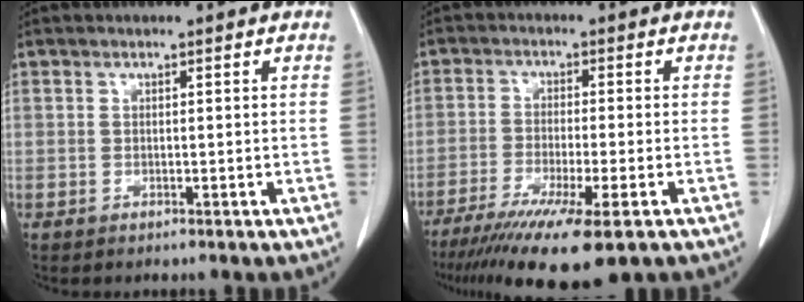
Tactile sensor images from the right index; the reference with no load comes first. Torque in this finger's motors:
{"motor_torque": [2.14, 0.00, 0.73, 0.21]}